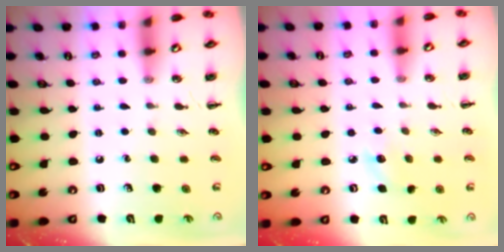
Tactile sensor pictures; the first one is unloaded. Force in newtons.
{"total": 6.3, "press": 6.0, "slide": 1.9}